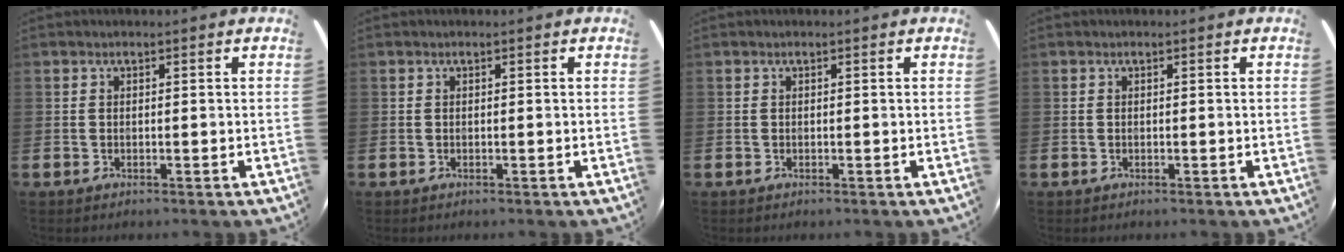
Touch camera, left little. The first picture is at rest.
{"total": 0.0}
{"total": 0.0}
{"total": 0.0}